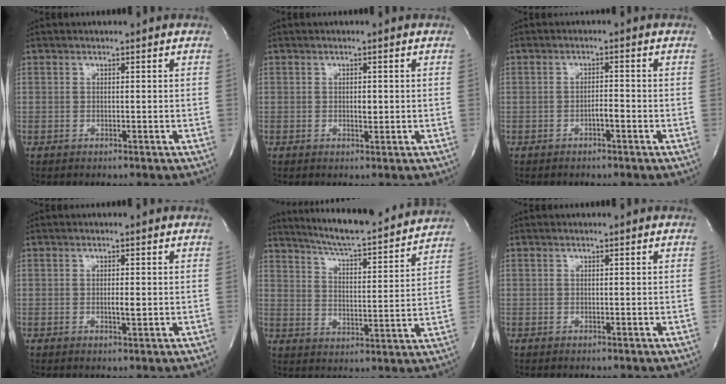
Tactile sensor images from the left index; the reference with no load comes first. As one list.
[{"total": 1.2, "force": [0.0, 0.6, 1.0], "torque": [-0.015, -0.001, 0.002]}, {"total": 1.6, "force": [-0.9, 0.2, 1.4], "torque": [-0.023, 0.002, -0.016]}, {"total": 1.5, "force": [-0.1, 0.3, 1.4], "torque": [-0.027, -0.002, -0.001]}, {"total": 18.9, "force": [17.4, 1.6, 7.3], "torque": [-0.115, -0.012, 0.243]}, {"total": 0.0}]